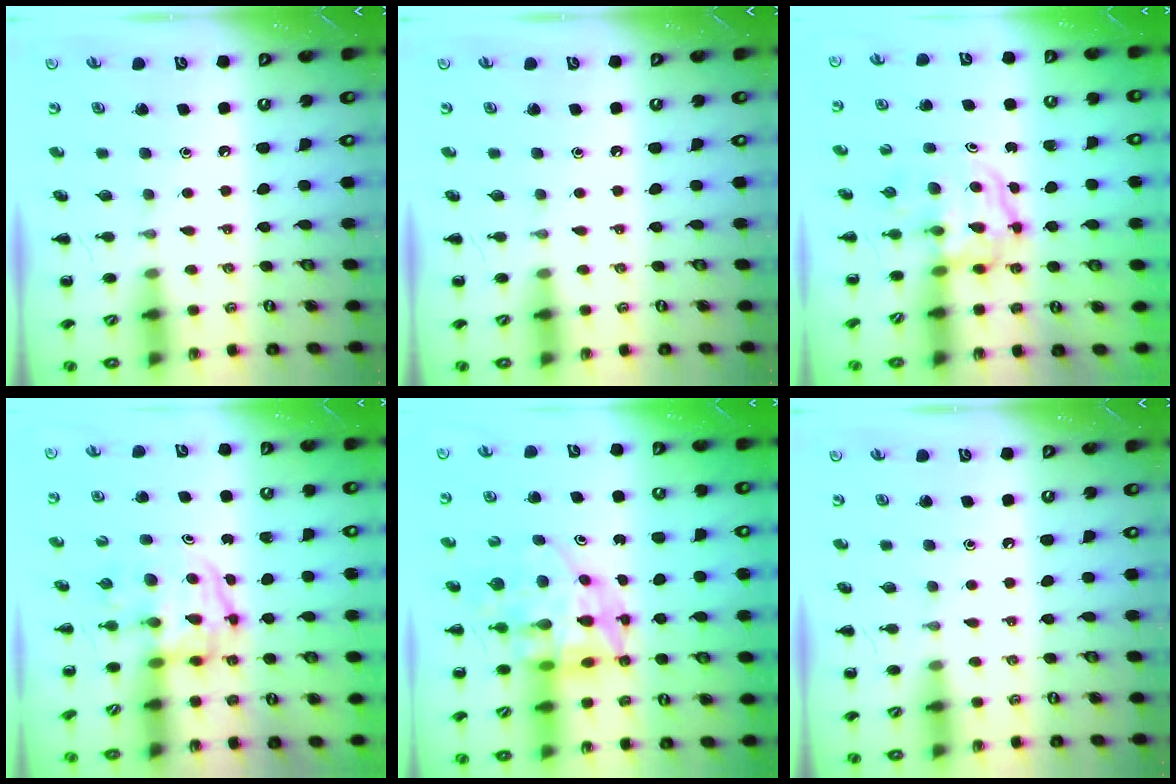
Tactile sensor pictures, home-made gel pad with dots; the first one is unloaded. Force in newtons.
{"total": 0.0}
{"total": 3.8, "press": 3.8, "slide": 0.4}
{"total": 3.8, "press": 3.7, "slide": 0.5}
{"total": 9.4, "press": 9.0, "slide": 2.8}
{"total": 0.0}